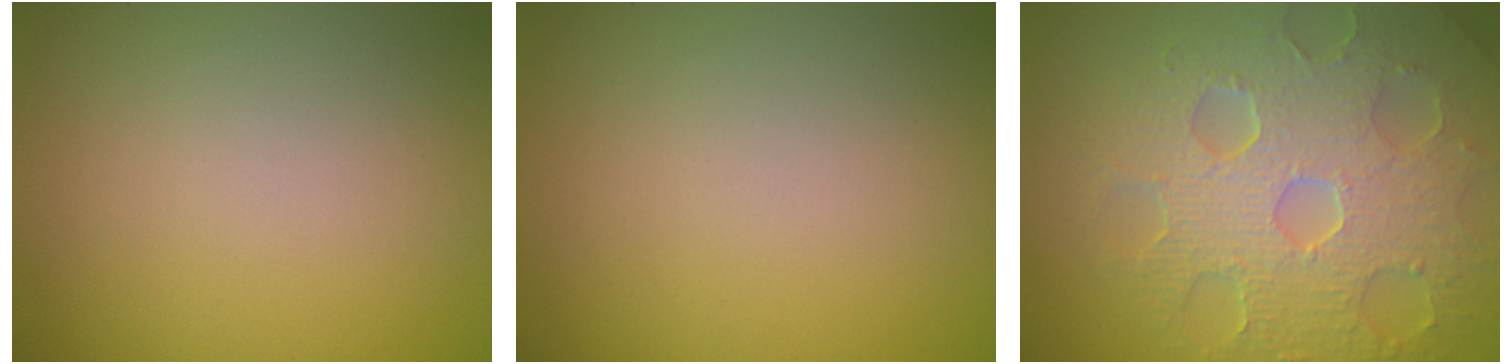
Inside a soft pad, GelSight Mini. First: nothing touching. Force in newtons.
{"total": 0.0}
{"total": 8.6, "press": 6.1, "slide": 6.1}